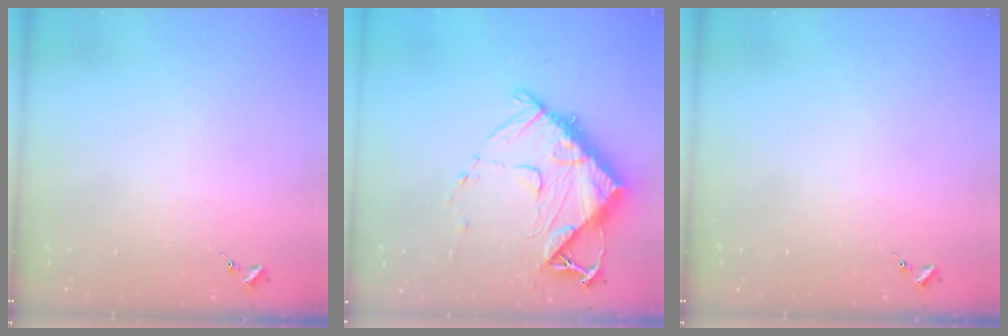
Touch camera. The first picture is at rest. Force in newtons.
{"total": 13.6, "press": 13.6, "slide": 0.8}
{"total": 0.0}